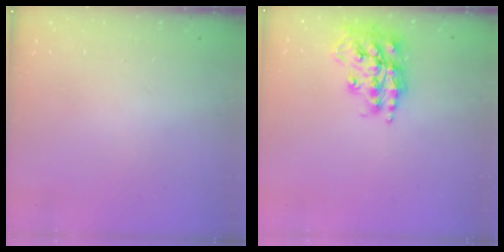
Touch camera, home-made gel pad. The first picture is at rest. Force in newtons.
{"total": 18.7, "press": 18.6, "slide": 1.6}